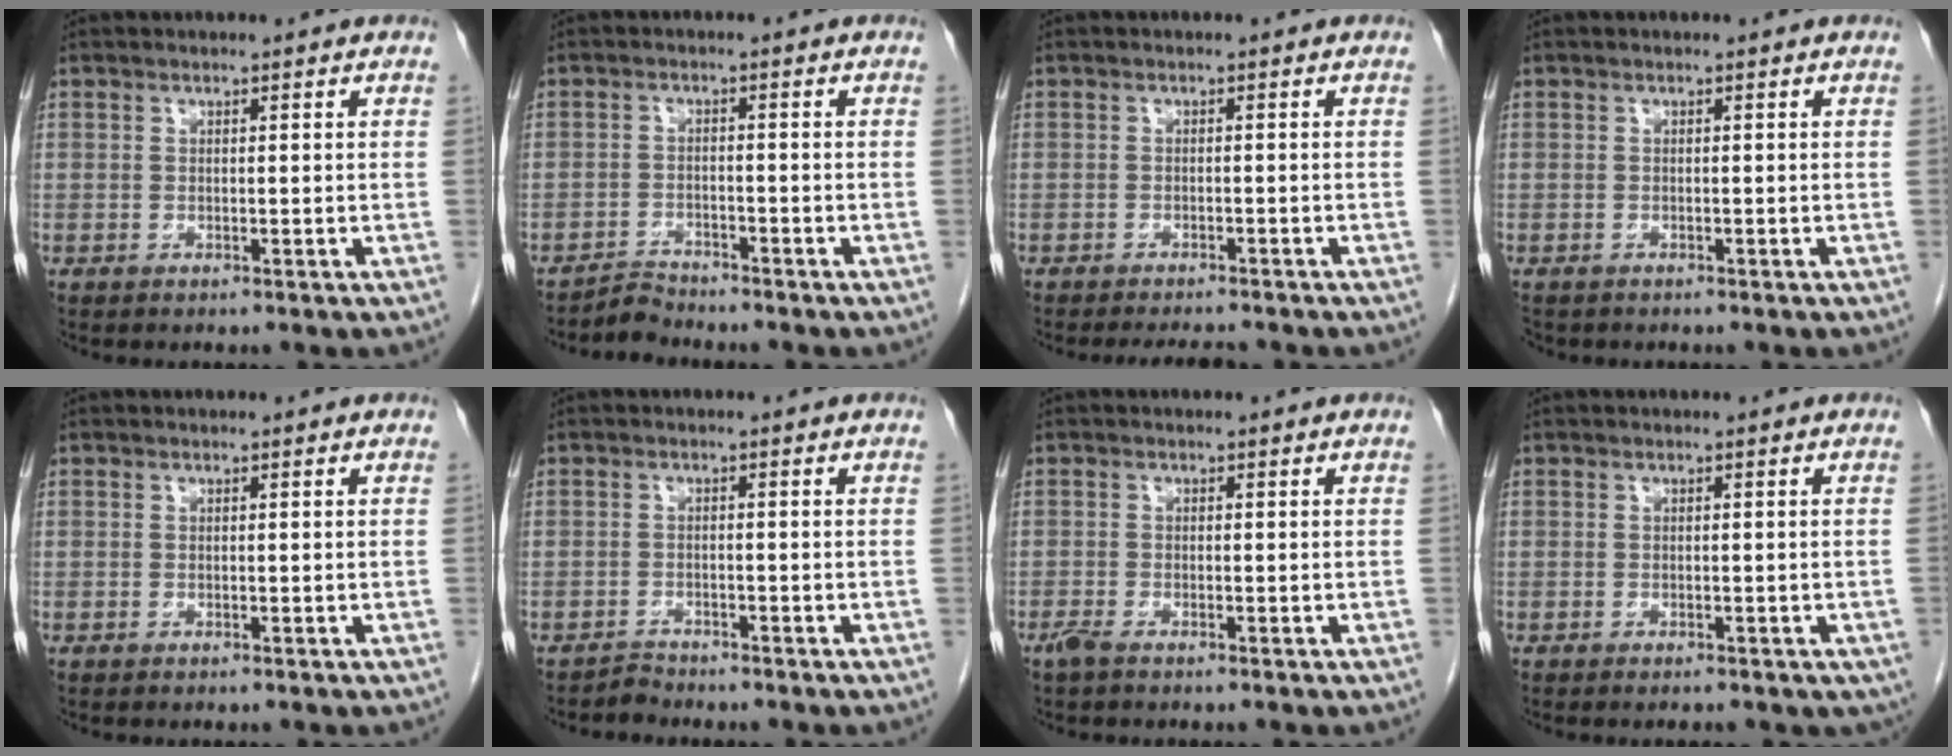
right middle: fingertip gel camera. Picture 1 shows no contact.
{"total": 1.6, "force": [-1.4, 0.1, -0.7], "torque": [0.018, -0.011, -0.024]}
{"total": 4.4, "force": [-4.1, 0.7, 1.4], "torque": [-0.017, -0.008, -0.058]}
{"total": 1.3, "force": [-1.1, 0.7, 0.3], "torque": [-0.012, -0.001, -0.016]}
{"total": 0.0}
{"total": 0.8, "force": [-0.5, 0.2, -0.6], "torque": [0.015, -0.005, -0.008]}
{"total": 1.5, "force": [-1.2, 0.3, 0.9], "torque": [-0.026, -0.004, -0.023]}
{"total": 3.8, "force": [-2.7, 1.8, 2.0], "torque": [-0.020, -0.005, -0.027]}